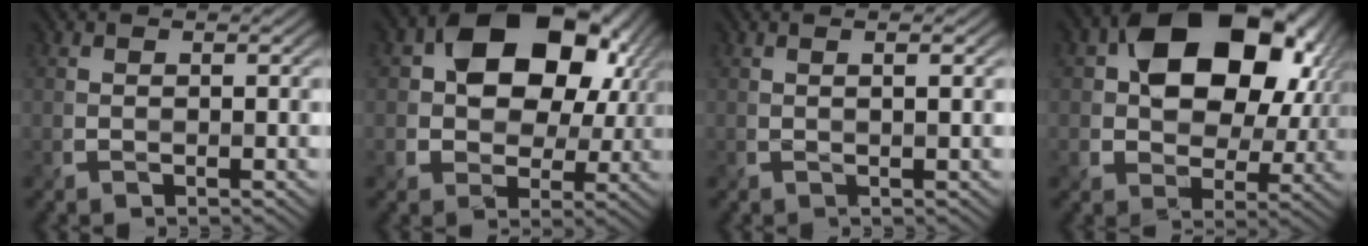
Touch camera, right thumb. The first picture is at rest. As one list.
[{"total": 13.7, "force": [3.7, 9.8, 8.8], "torque": [-0.129, 0.010, 0.058]}, {"total": 1.2, "force": [0.2, -0.3, 1.2], "torque": [-0.017, 0.003, 0.004]}, {"total": 15.4, "force": [4.5, 10.7, 10.1], "torque": [-0.143, 0.009, 0.075]}]